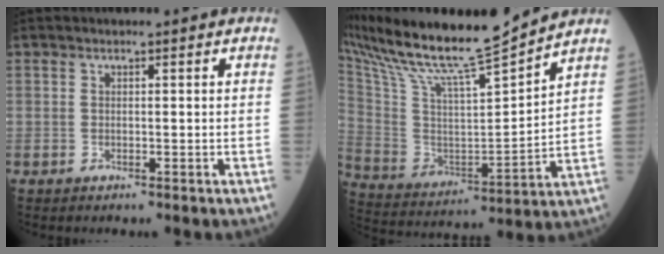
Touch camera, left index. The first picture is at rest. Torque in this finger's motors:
{"motor_torque": [0.91, -1.22, 0.44, 0.15]}